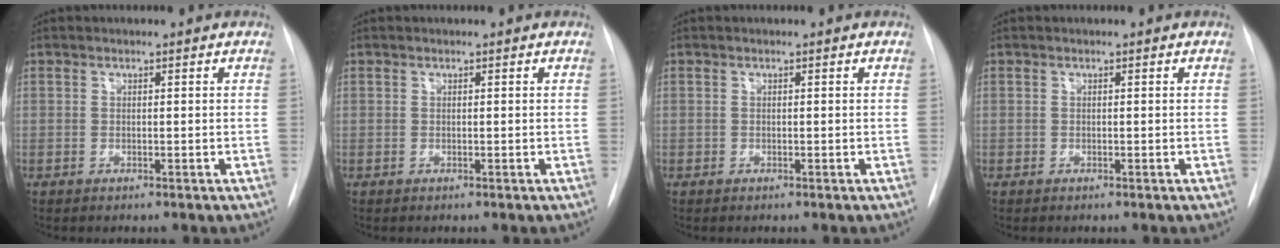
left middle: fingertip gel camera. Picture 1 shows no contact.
{"total": 0.0}
{"total": 0.0}
{"total": 0.0}